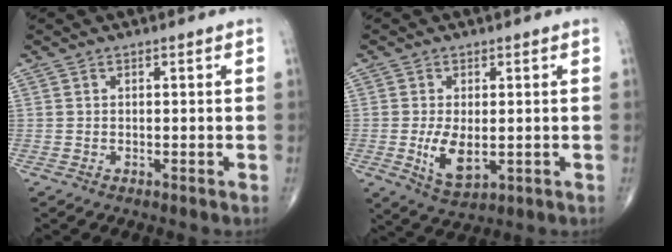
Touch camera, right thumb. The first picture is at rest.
{"total": 6.4, "force": [-0.8, 3.2, 5.5], "torque": [-0.103, -0.016, -0.003]}